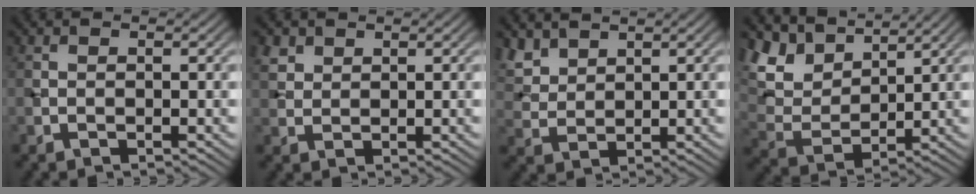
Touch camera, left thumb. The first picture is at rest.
{"total": 2.2, "force": [1.4, 1.4, 0.7], "torque": [-0.021, 0.004, 0.033]}
{"total": 4.3, "force": [3.3, 2.1, 1.9], "torque": [-0.058, 0.004, 0.075]}
{"total": 9.7, "force": [7.4, 4.2, 4.5], "torque": [-0.131, 0.014, 0.132]}